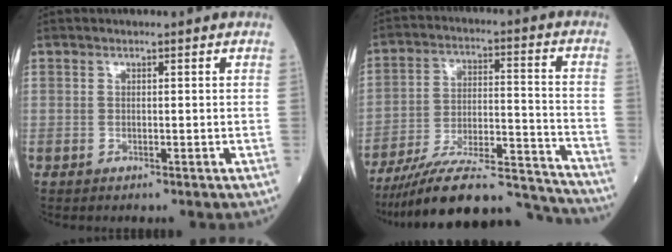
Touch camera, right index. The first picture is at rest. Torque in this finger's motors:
{"motor_torque": [1.07, -1.07, 0.21, 0.07]}